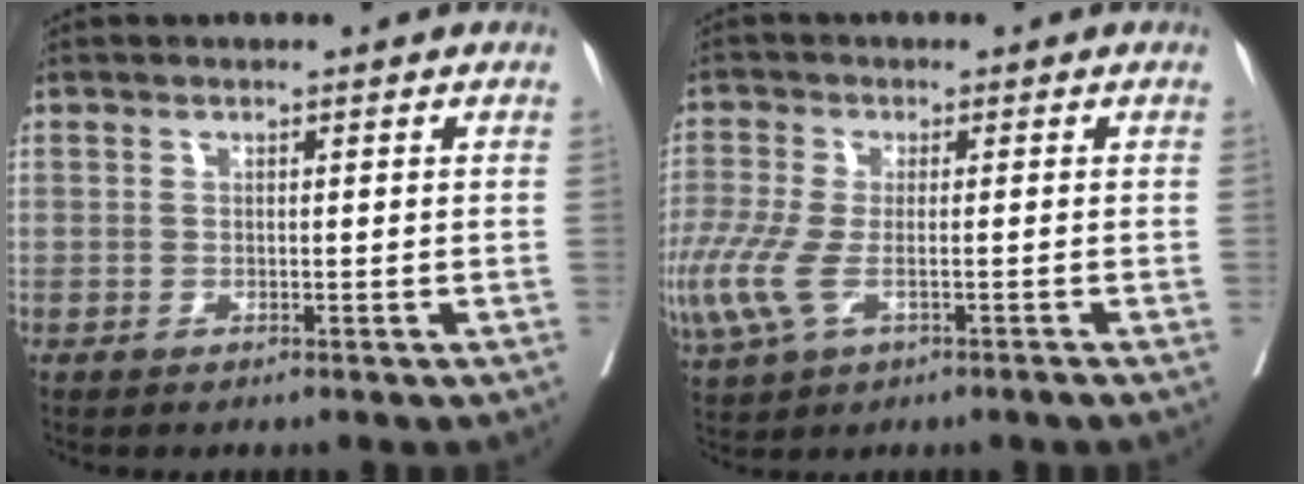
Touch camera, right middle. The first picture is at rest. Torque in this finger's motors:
{"motor_torque": [0.84, -0.69, 0.70, 0.21]}